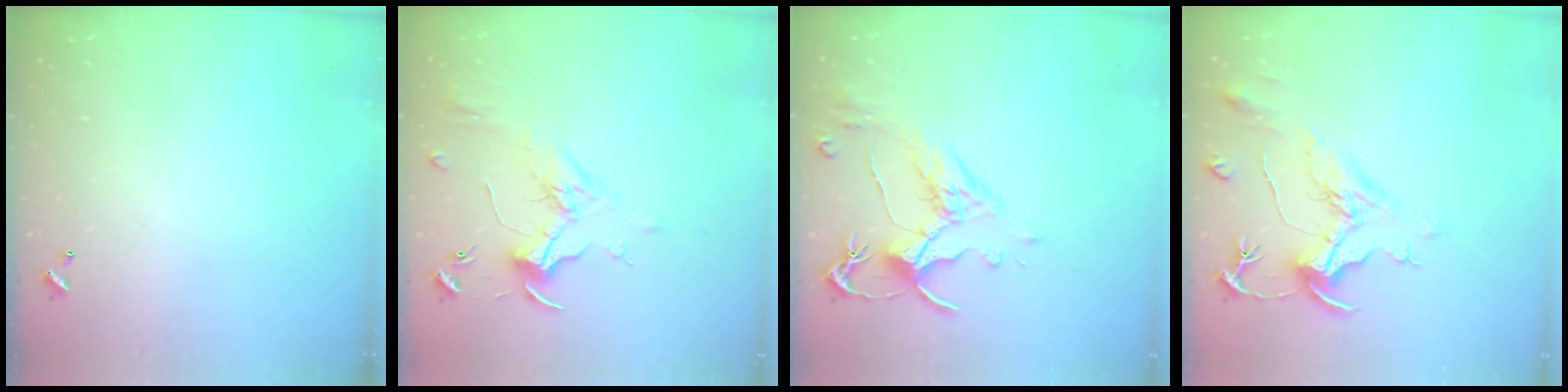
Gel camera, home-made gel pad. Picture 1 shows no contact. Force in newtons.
{"total": 1.8, "press": 1.6, "slide": 0.9}
{"total": 2.5, "press": 2.1, "slide": 1.3}
{"total": 2.0, "press": 1.5, "slide": 1.3}